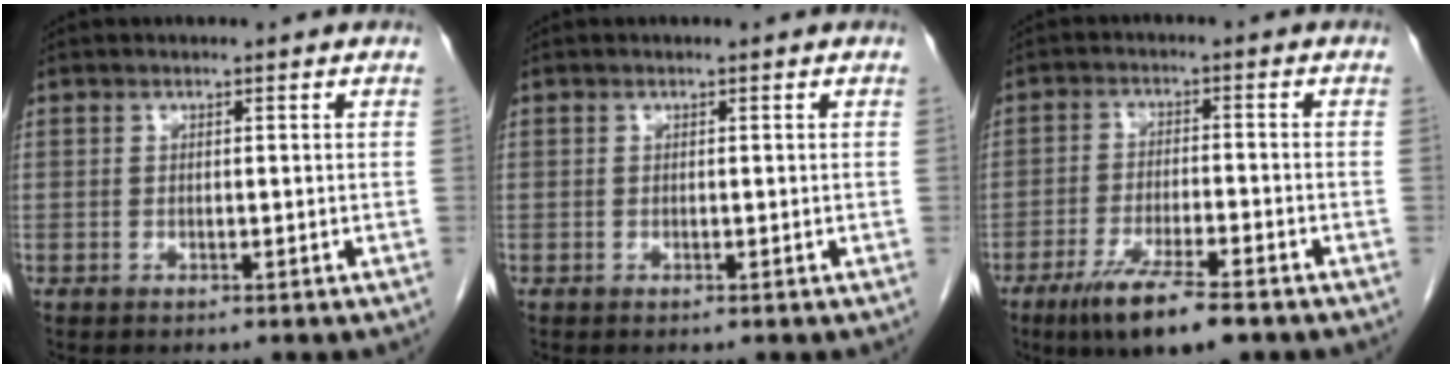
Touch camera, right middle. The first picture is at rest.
{"total": 0.0}
{"total": 9.4, "force": [-6.3, 1.1, 6.9], "torque": [-0.127, -0.021, -0.106]}